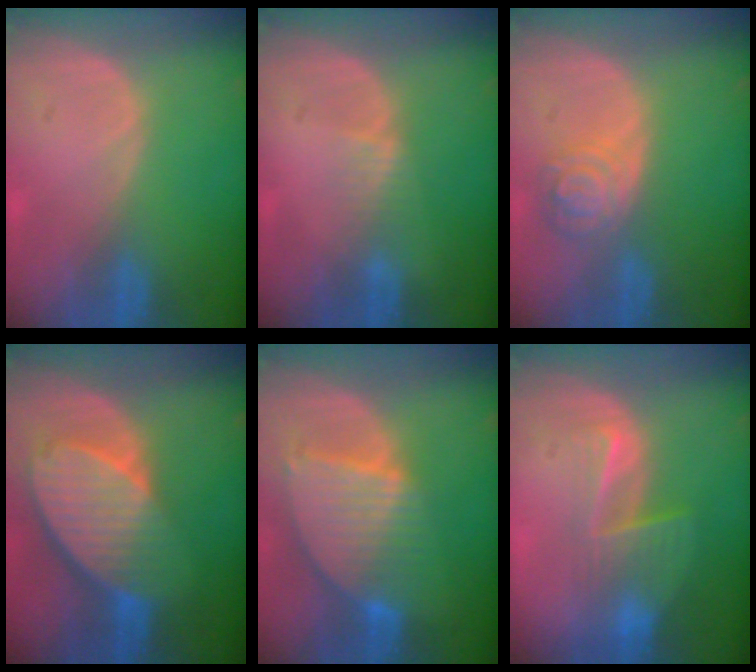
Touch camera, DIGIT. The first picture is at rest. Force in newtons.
{"total": 1.6, "press": 1.6, "slide": 0.3}
{"total": 5.3, "press": 4.8, "slide": 2.4}
{"total": 10.3, "press": 8.9, "slide": 5.2}
{"total": 9.1, "press": 7.7, "slide": 4.8}
{"total": 6.5, "press": 5.6, "slide": 3.2}